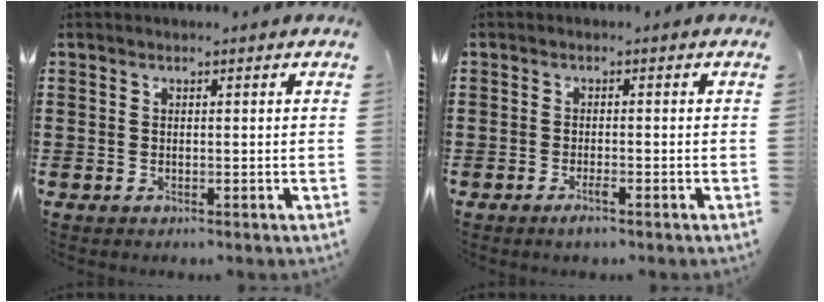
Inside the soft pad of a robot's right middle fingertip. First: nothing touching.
{"total": 1.8, "force": [-1.1, 0.2, 1.3], "torque": [-0.029, -0.005, -0.023]}